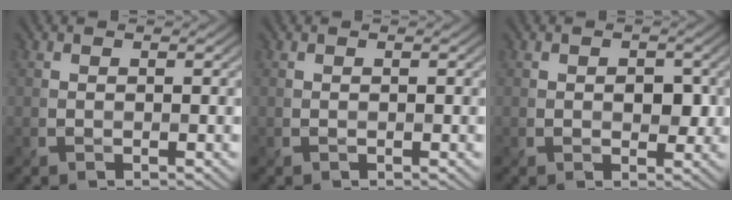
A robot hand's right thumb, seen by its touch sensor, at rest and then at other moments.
{"total": 0.0}
{"total": 2.3, "force": [0.1, 1.7, 1.4], "torque": [-0.030, -0.005, 0.006]}